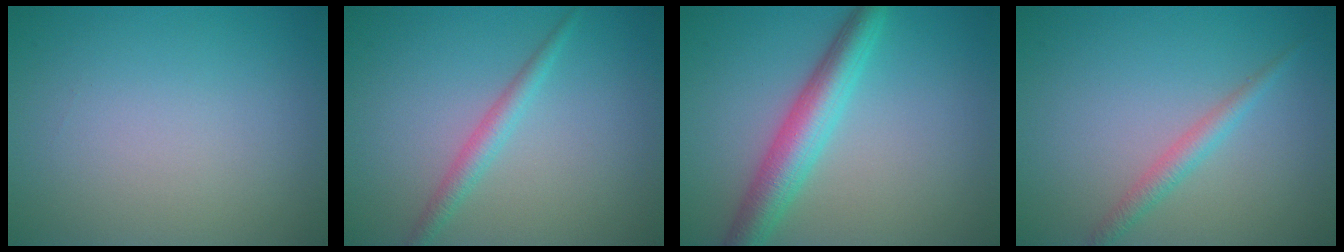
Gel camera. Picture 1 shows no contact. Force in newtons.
{"total": 2.0, "press": 2.0, "slide": 0.1}
{"total": 5.0, "press": 5.0, "slide": 0.2}
{"total": 1.9, "press": 1.9, "slide": 0.1}